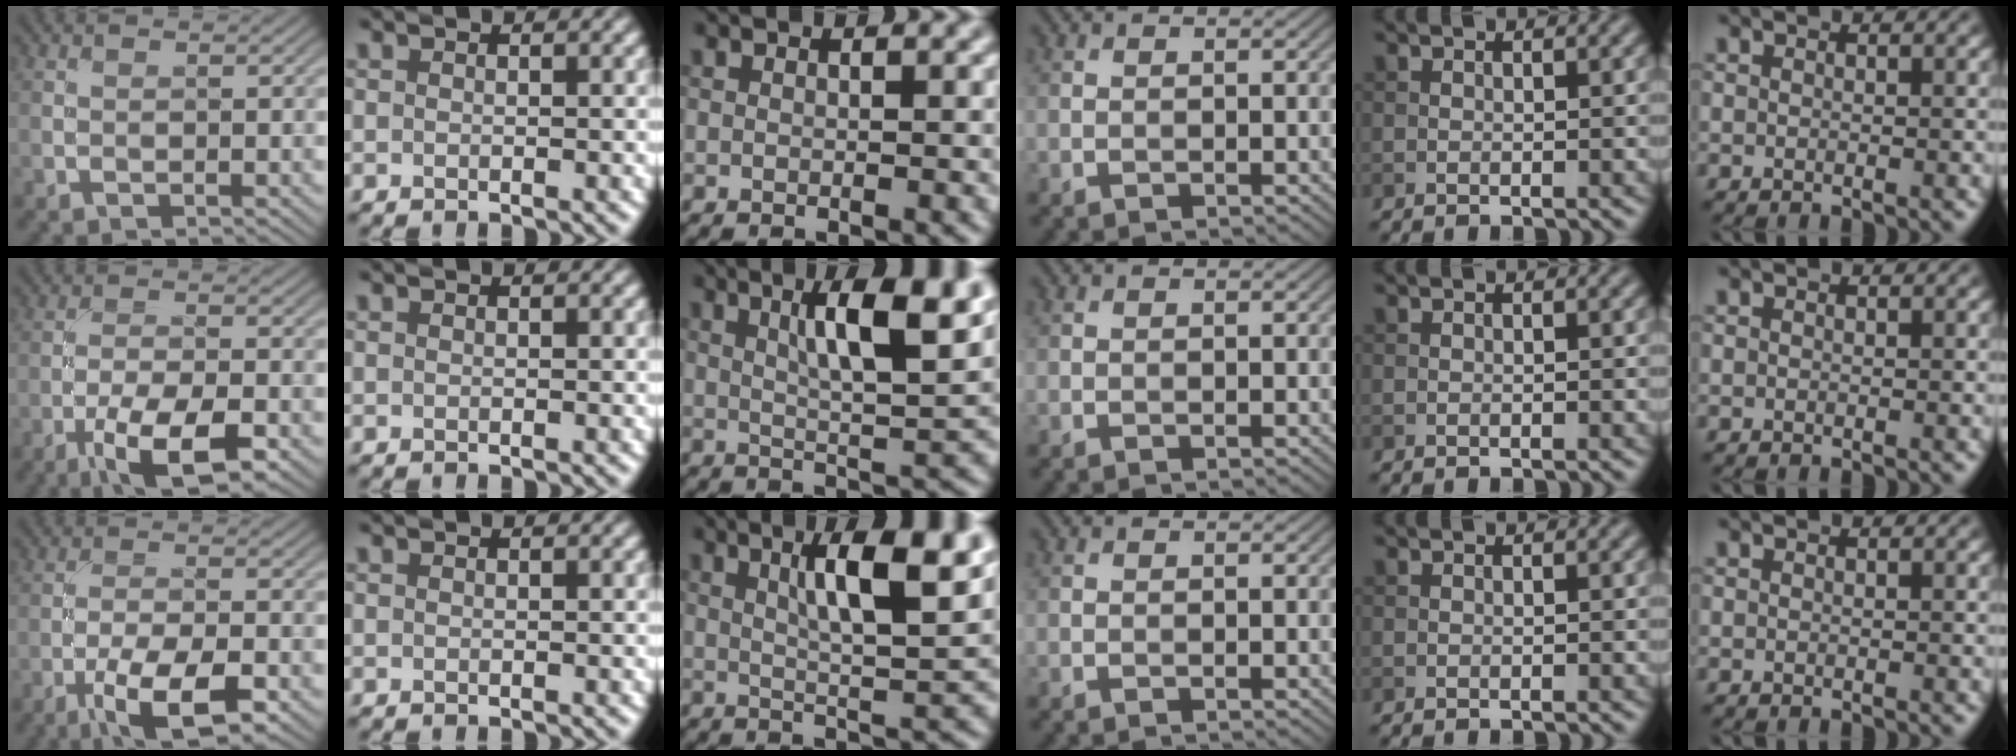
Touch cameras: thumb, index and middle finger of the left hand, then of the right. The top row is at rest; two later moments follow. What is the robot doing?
{"motion": "unscrew", "object": "medicine bottle"}